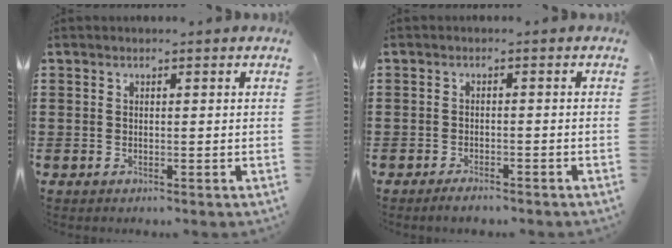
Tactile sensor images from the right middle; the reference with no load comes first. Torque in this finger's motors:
{"motor_torque": [-0.01, 0.01, -0.03, 0.00]}